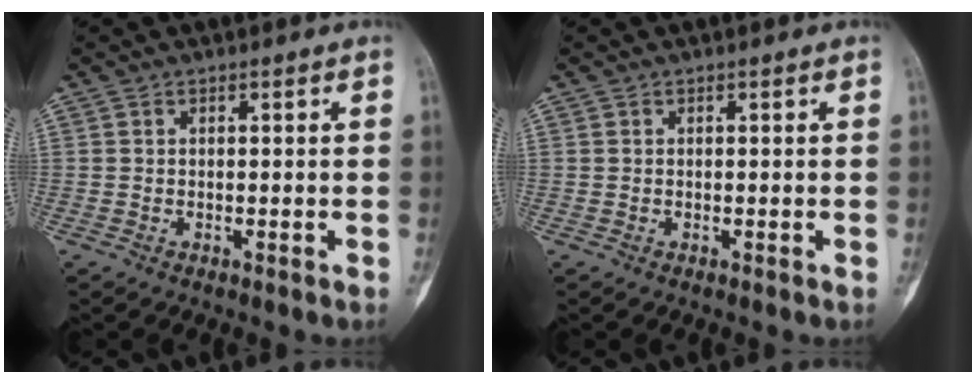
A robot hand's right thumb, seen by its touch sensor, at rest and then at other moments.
{"total": 0.0}